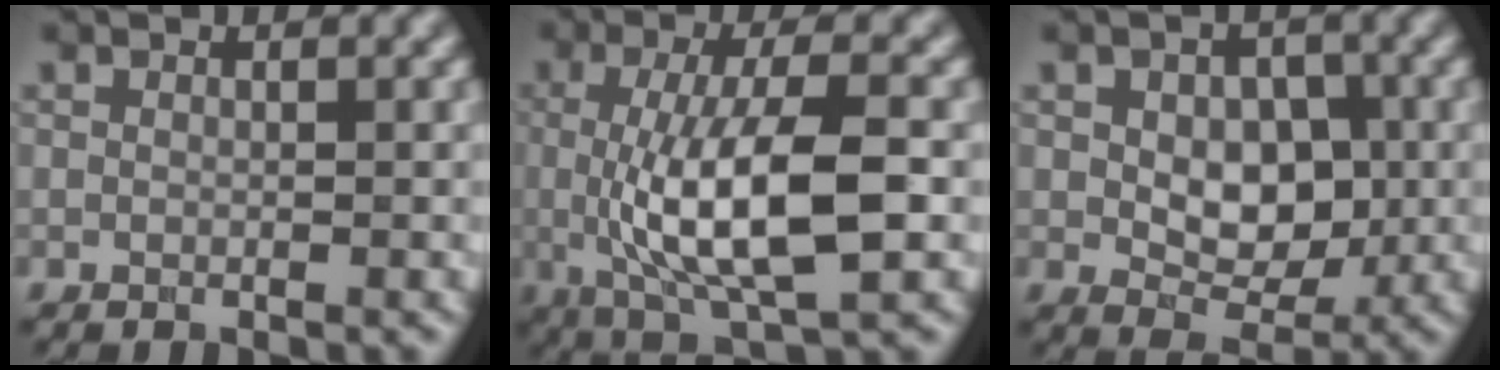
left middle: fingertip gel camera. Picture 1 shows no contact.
{"total": 9.4, "force": [-0.8, 2.9, 8.9], "torque": [-0.152, -0.009, -0.011]}
{"total": 4.9, "force": [0.1, 3.3, 3.6], "torque": [-0.056, -0.006, 0.005]}